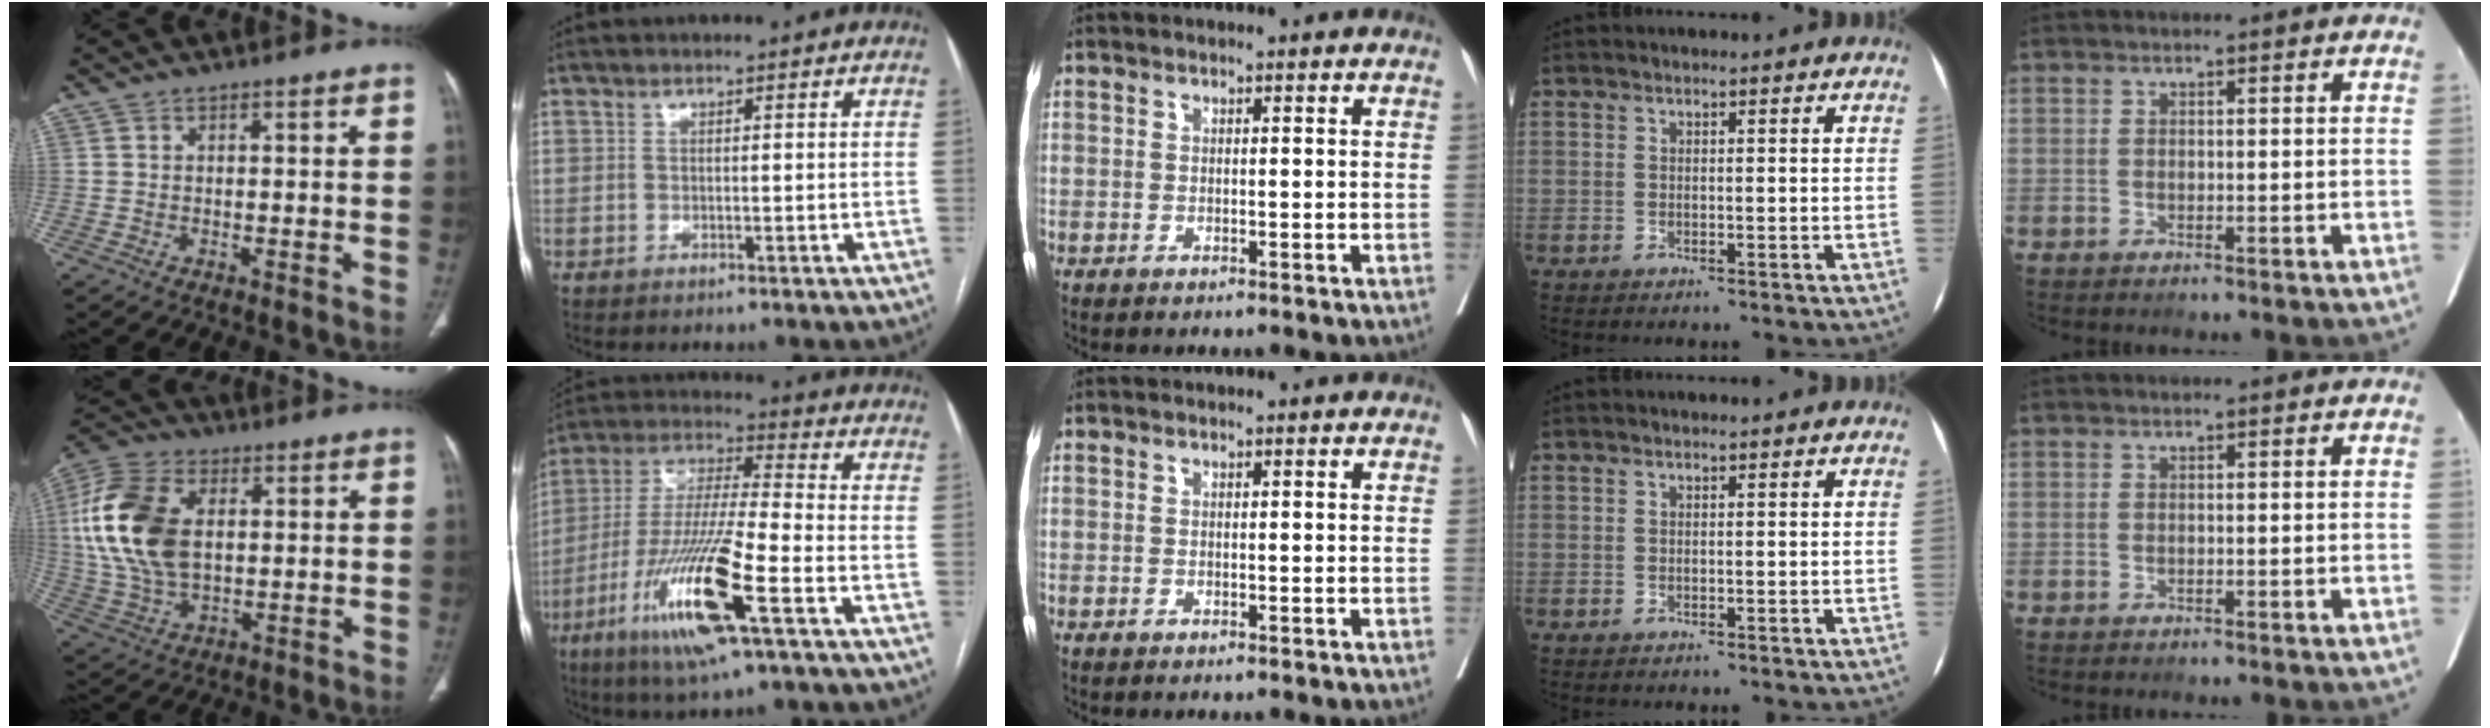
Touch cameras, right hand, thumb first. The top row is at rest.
{"thumb": {"total": 17.3, "force": [2.7, 10.7, 13.4], "torque": [-0.277, 0.002, 0.050]}, "index": {"total": 17.5, "force": [-7.6, 1.1, 15.7], "torque": [-0.329, -0.026, -0.142]}}